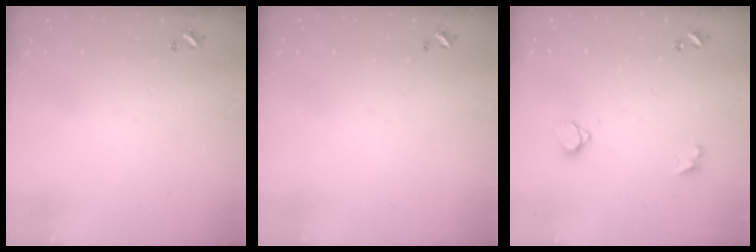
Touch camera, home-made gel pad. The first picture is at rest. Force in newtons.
{"total": 2.9, "press": 2.9, "slide": 0.1}
{"total": 1.6, "press": 1.5, "slide": 0.5}